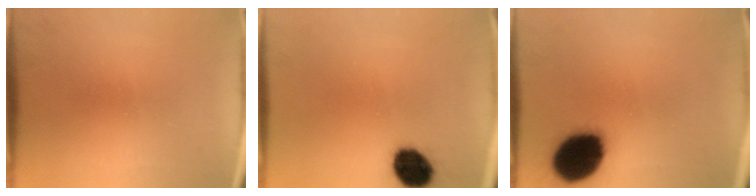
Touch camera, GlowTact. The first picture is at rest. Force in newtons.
{"total": 9.4}
{"total": 18.8}